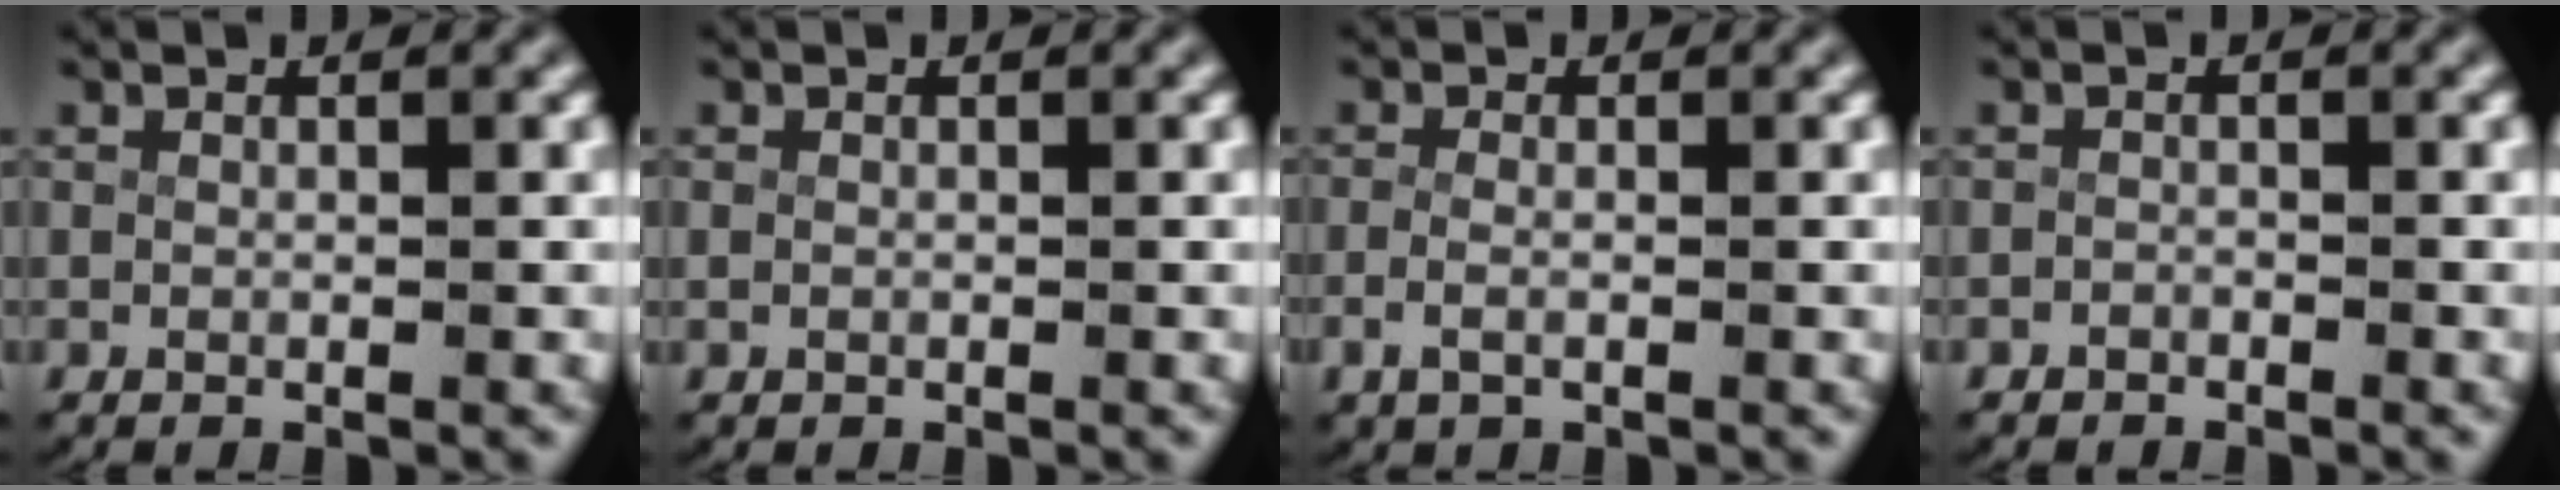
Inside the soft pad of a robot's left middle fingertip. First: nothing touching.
{"total": 0.7, "force": [-0.1, 0.6, 0.3], "torque": [-0.013, -0.006, 0.003]}
{"total": 1.9, "force": [-1.1, 0.8, 1.3], "torque": [-0.048, -0.017, -0.012]}
{"total": 0.9, "force": [-0.9, 0.2, -0.1], "torque": [-0.007, -0.014, -0.009]}